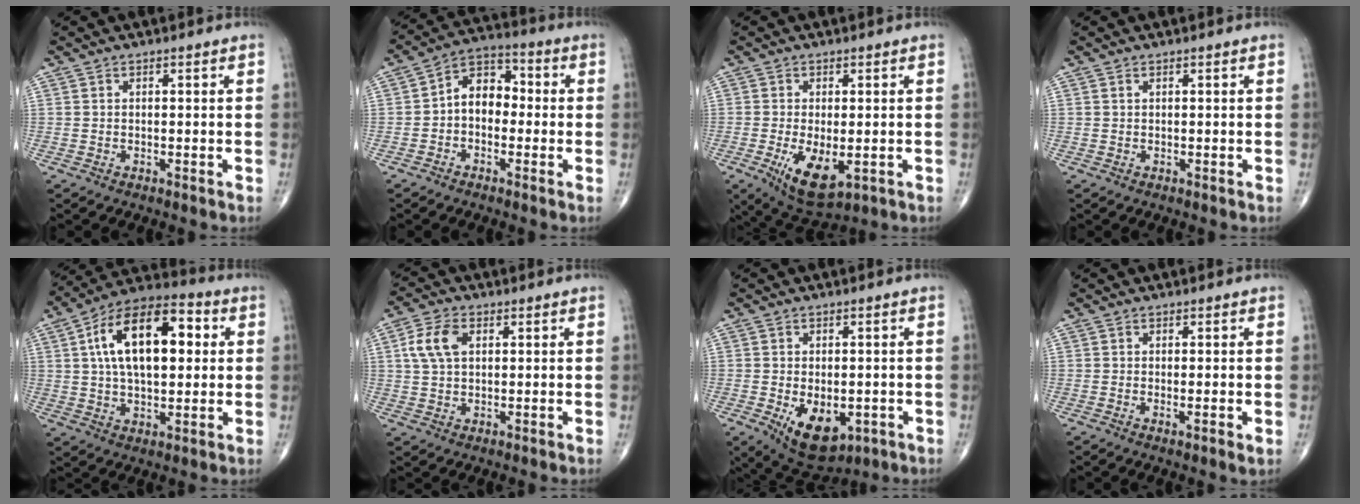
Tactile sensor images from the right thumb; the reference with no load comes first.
{"total": 8.5, "force": [-0.7, 6.0, 5.9], "torque": [-0.065, 0.033, -0.032]}
{"total": 9.1, "force": [-2.4, 4.2, 7.7], "torque": [-0.129, -0.019, -0.028]}
{"total": 0.0}
{"total": 19.4, "force": [4.0, 10.1, 16.1], "torque": [-0.246, 0.020, 0.057]}
{"total": 6.7, "force": [1.9, 4.2, 4.9], "torque": [-0.099, 0.006, 0.034]}
{"total": 10.5, "force": [-3.2, 6.0, 7.9], "torque": [-0.101, -0.005, -0.032]}
{"total": 2.4, "force": [-0.3, 0.4, 2.3], "torque": [-0.038, -0.008, -0.007]}